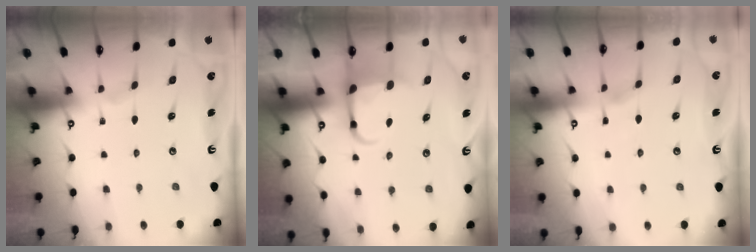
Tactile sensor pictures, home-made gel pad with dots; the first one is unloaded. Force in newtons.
{"total": 6.5, "press": 6.4, "slide": 1.2}
{"total": 1.9, "press": 1.9, "slide": 0.4}